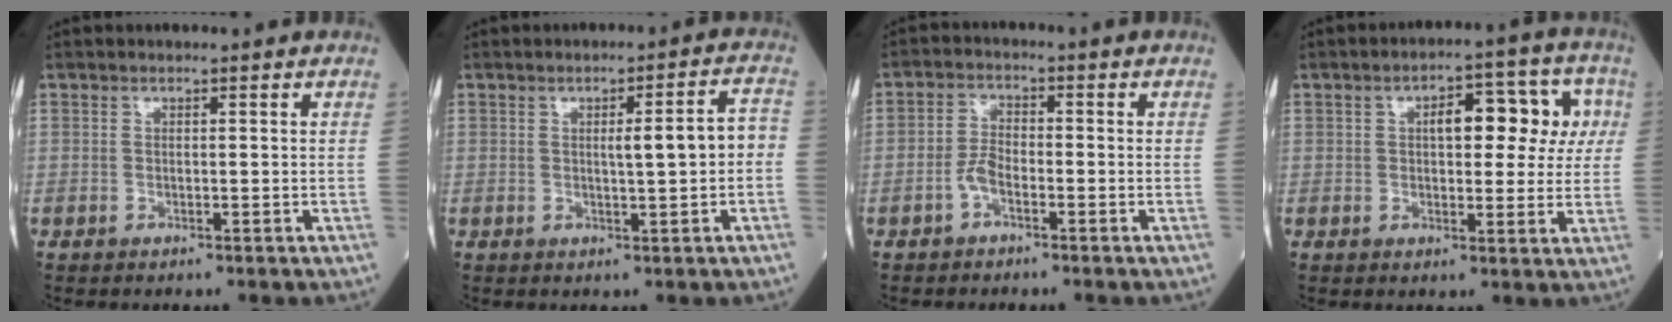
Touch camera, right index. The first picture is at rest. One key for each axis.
{"total": 5.1, "fx": -0.2, "fy": 0.5, "fz": 5.1, "tx": -0.073, "ty": 0.016, "tz": -0.002}
{"total": 3.0, "fx": -1.6, "fy": 1.4, "fz": 2.1, "tx": -0.040, "ty": 0.006, "tz": -0.035}
{"total": 9.9, "fx": 2.3, "fy": 4.4, "fz": 8.6, "tx": -0.102, "ty": 0.035, "tz": 0.029}